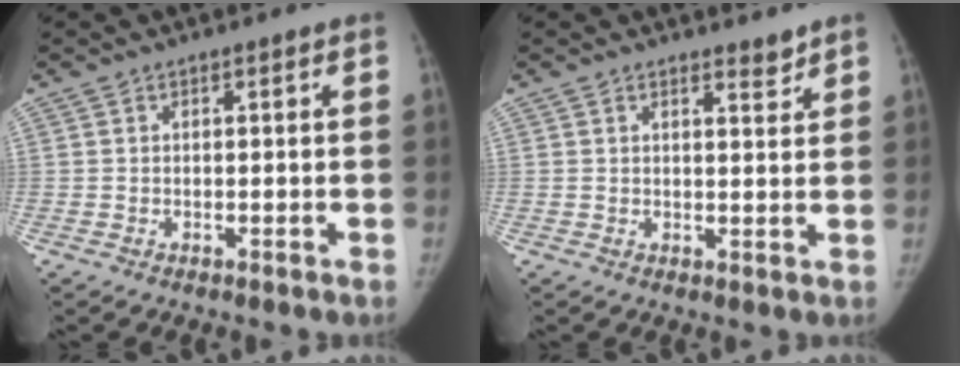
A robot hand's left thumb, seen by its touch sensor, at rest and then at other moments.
{"total": 2.1, "force": [1.9, 0.6, 0.6], "torque": [0.005, -0.016, 0.028]}